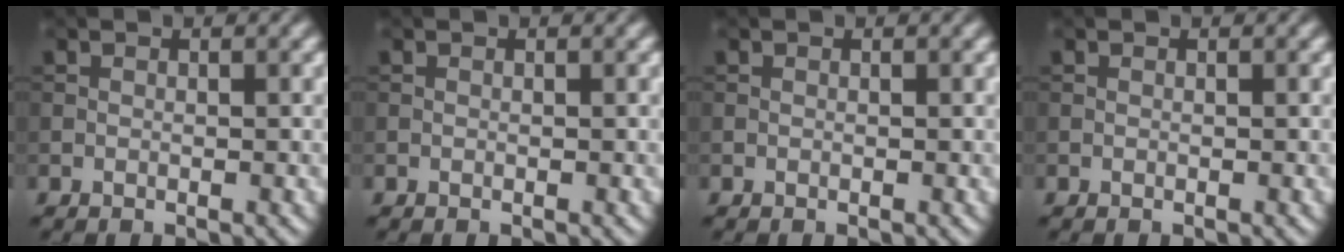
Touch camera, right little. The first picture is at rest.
{"total": 0.0}
{"total": 0.0}
{"total": 0.0}